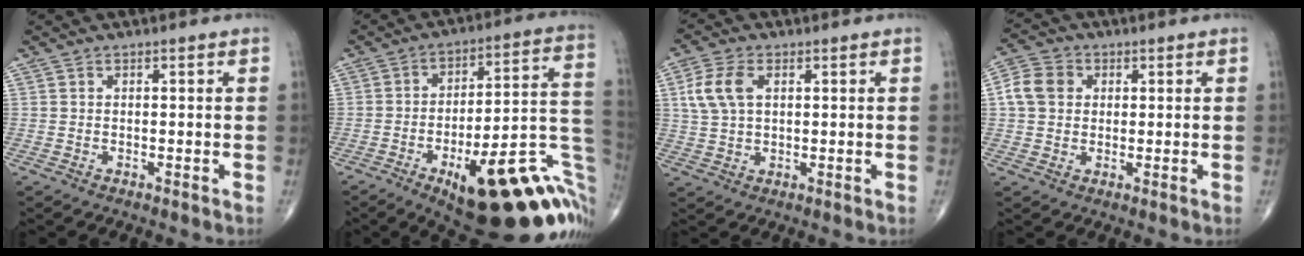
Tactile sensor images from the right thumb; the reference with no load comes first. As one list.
[{"total": 30.2, "force": [-11.2, 10.2, 26.1], "torque": [-0.259, 0.052, -0.146]}, {"total": 7.0, "force": [1.9, 4.1, 5.3], "torque": [-0.117, 0.006, 0.039]}, {"total": 6.5, "force": [1.1, 5.4, 3.4], "torque": [-0.060, 0.009, 0.015]}]